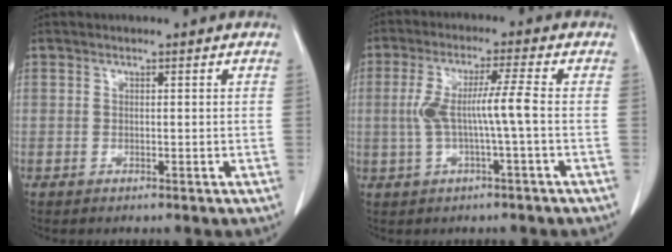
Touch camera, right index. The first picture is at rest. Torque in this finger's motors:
{"motor_torque": [0.88, -0.01, 0.36, 0.14]}